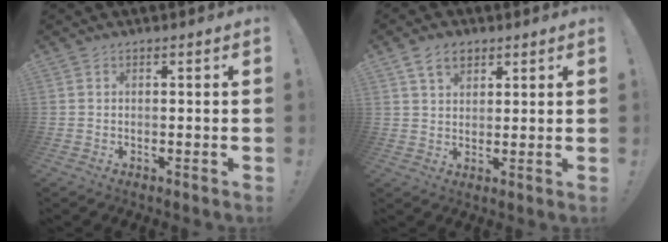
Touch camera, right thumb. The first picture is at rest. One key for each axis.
{"total": 6.8, "fx": 3.9, "fy": 4.4, "fz": 3.4, "tx": -0.046, "ty": -0.011, "tz": 0.073}